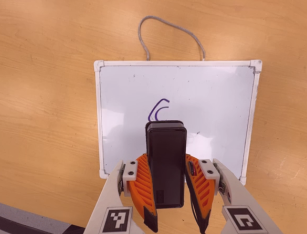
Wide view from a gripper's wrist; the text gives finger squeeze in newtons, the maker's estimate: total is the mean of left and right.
{"total": 7.2, "left": 6.2, "right": 8.2}